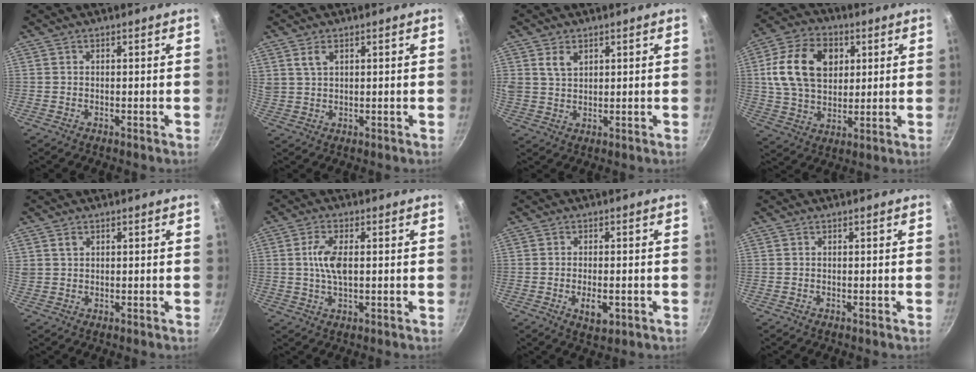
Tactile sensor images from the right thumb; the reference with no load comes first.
{"total": 3.3, "force": [1.7, 1.8, 2.1], "torque": [-0.035, -0.004, 0.037]}
{"total": 4.5, "force": [2.1, 3.0, 2.6], "torque": [-0.039, -0.007, 0.044]}
{"total": 16.6, "force": [4.0, 11.8, 11.0], "torque": [-0.181, 0.002, 0.066]}
{"total": 1.9, "force": [0.9, 1.4, 0.9], "torque": [-0.012, 0.002, 0.020]}
{"total": 6.0, "force": [0.6, 2.7, 5.3], "torque": [-0.106, 0.003, 0.010]}
{"total": 3.7, "force": [-1.1, 1.8, 3.0], "torque": [-0.048, 0.002, -0.015]}
{"total": 0.0}